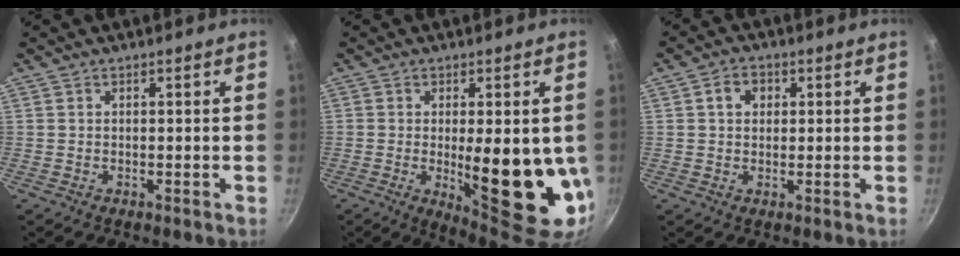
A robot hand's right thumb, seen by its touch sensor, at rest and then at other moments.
{"total": 16.2, "force": [-1.5, 5.2, 15.3], "torque": [-0.191, -0.020, -0.007]}
{"total": 3.8, "force": [1.0, 3.1, 2.1], "torque": [-0.017, 0.006, 0.011]}